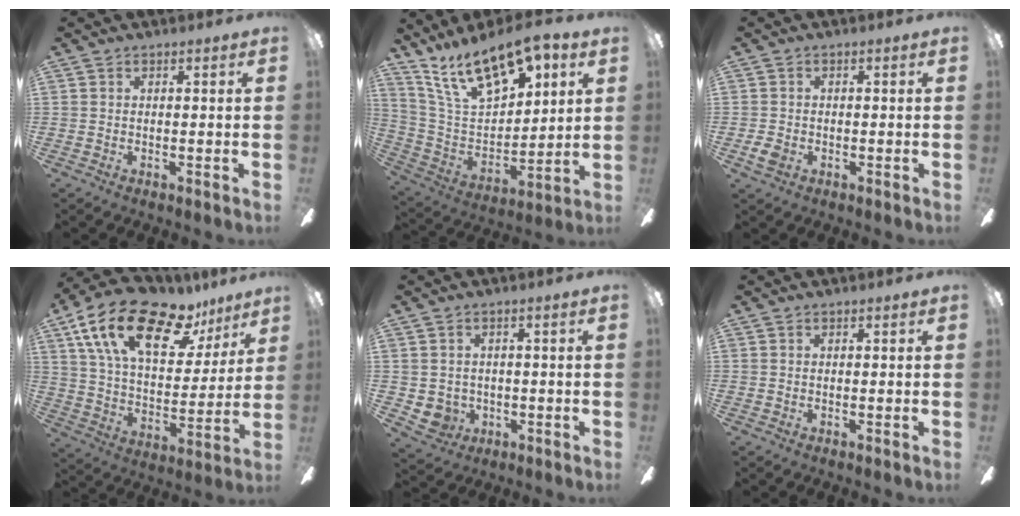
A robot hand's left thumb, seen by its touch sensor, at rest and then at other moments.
{"total": 19.7, "force": [13.9, 8.4, 11.2], "torque": [-0.218, -0.078, 0.249]}
{"total": 2.9, "force": [-0.9, 1.9, 2.0], "torque": [-0.052, 0.000, -0.022]}
{"total": 24.1, "force": [14.2, 11.1, 16.0], "torque": [-0.281, -0.069, 0.246]}
{"total": 3.9, "force": [0.2, 3.6, 1.4], "torque": [-0.055, 0.000, 0.000]}
{"total": 0.0}